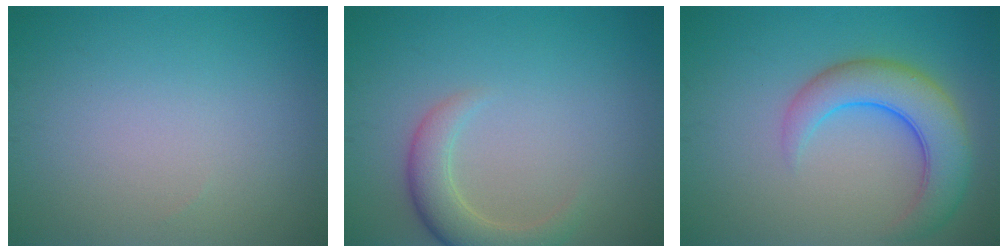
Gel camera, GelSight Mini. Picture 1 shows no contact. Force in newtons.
{"total": 3.6, "press": 3.6, "slide": 0.2}
{"total": 6.0, "press": 6.0, "slide": 0.4}